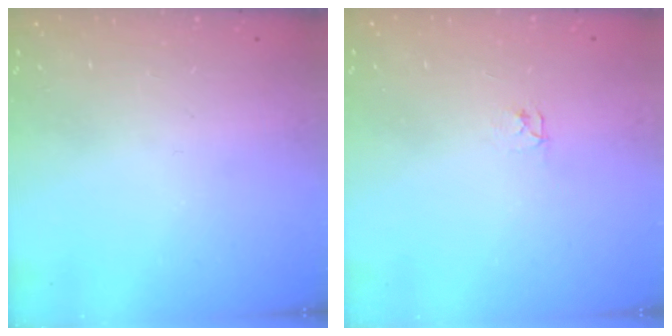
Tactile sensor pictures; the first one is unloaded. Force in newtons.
{"total": 2.1, "press": 2.1, "slide": 0.3}